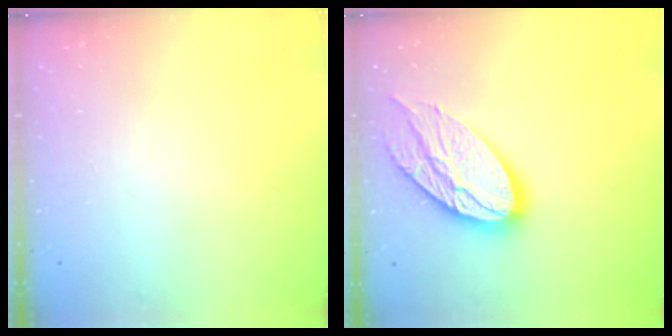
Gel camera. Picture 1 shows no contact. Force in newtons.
{"total": 17.6, "press": 17.5, "slide": 1.4}